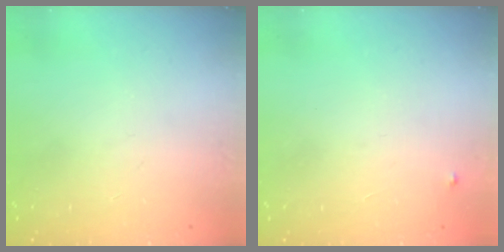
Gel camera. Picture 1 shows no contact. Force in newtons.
{"total": 3.2, "press": 3.2, "slide": 0.2}